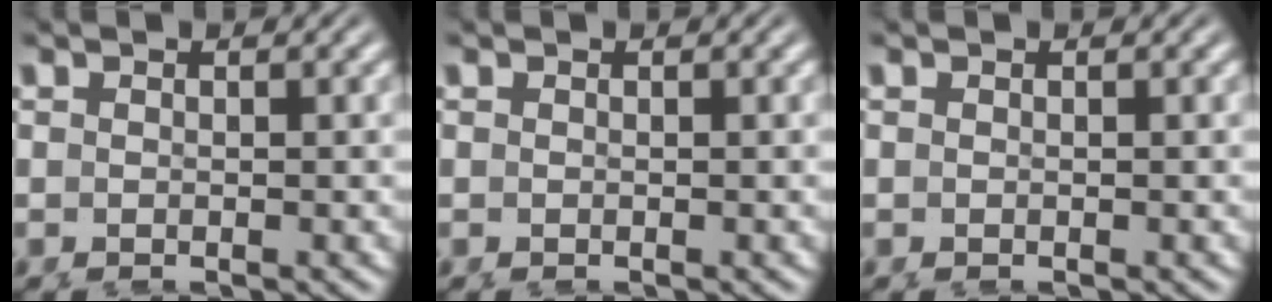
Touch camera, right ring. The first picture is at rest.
{"total": 0.0}
{"total": 0.0}